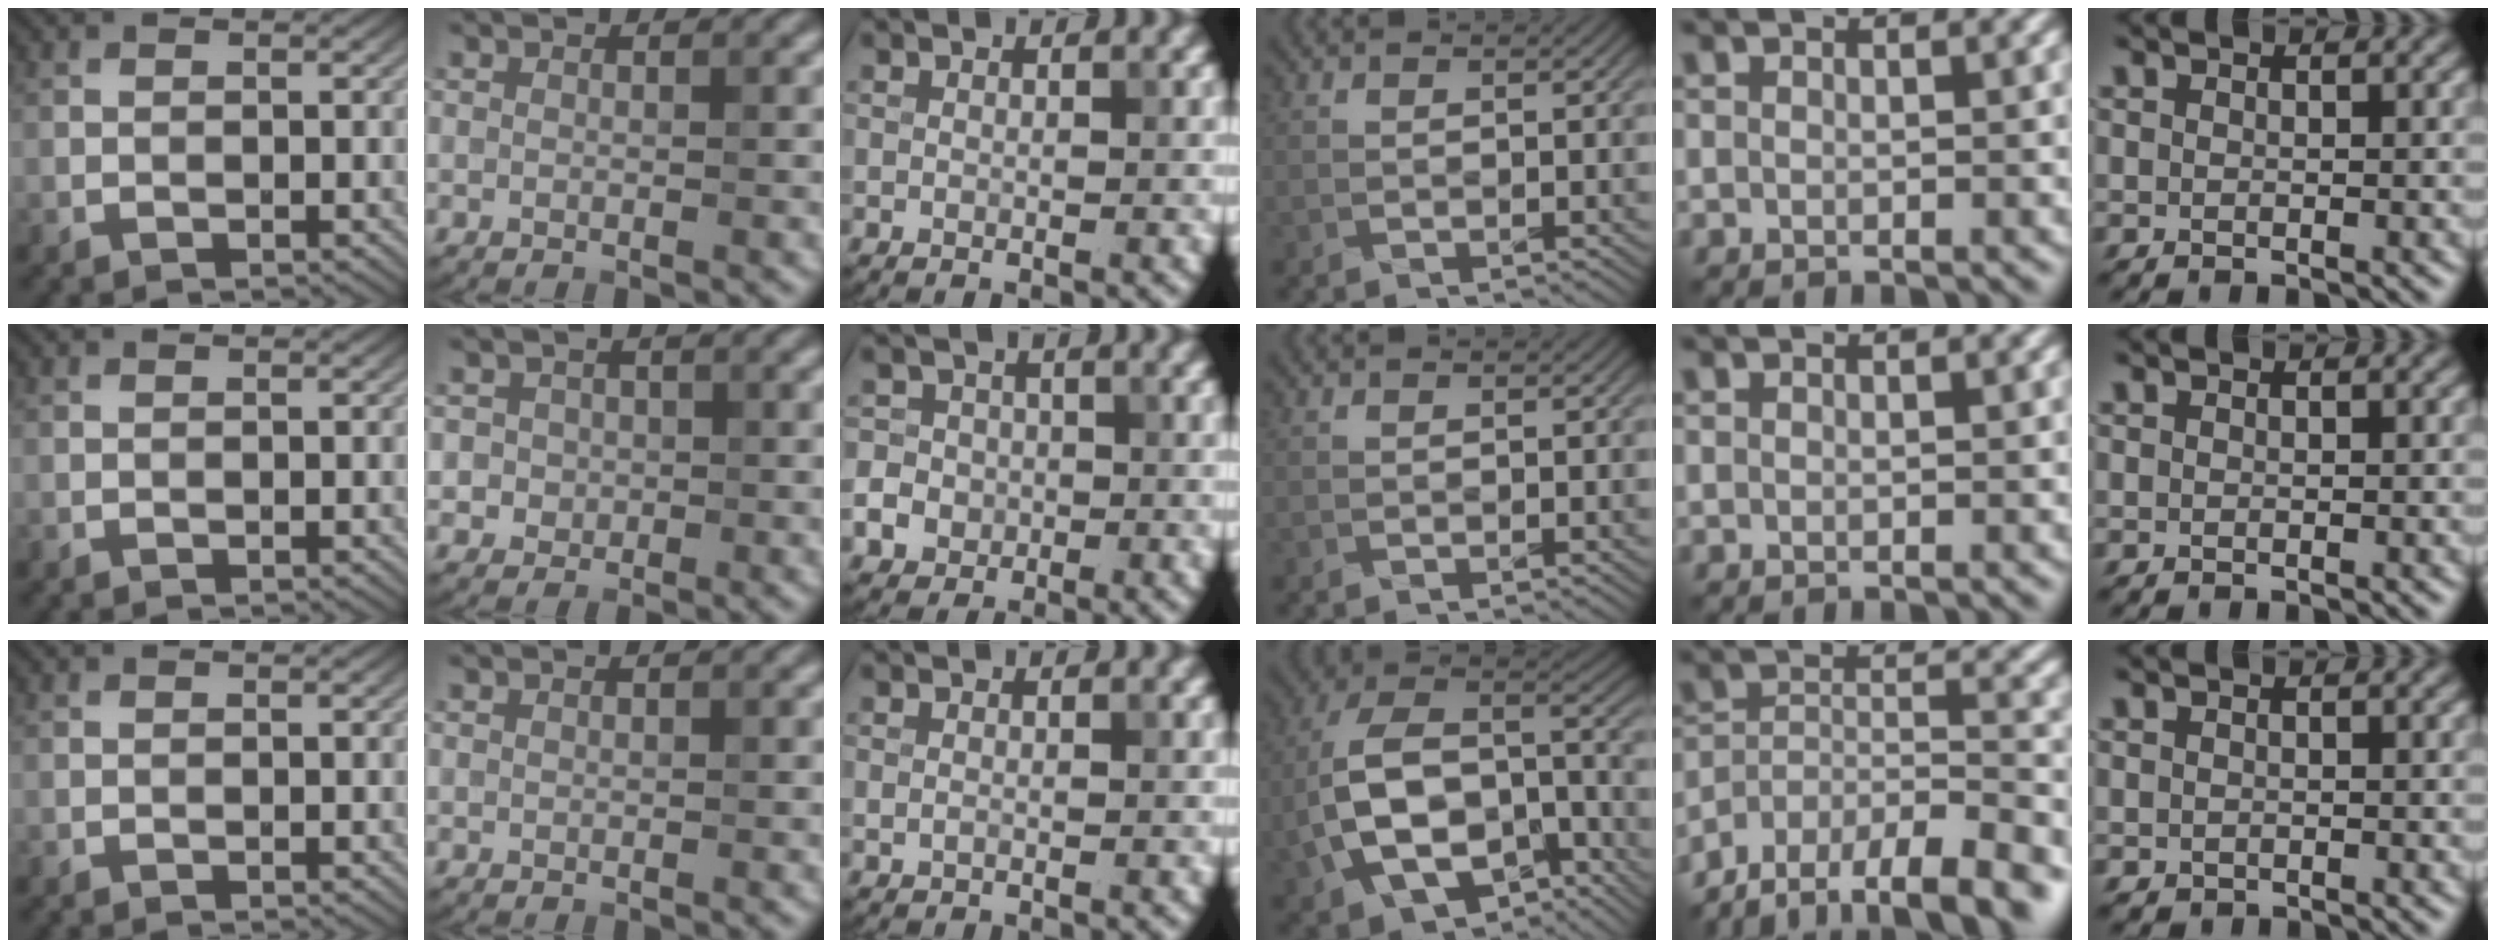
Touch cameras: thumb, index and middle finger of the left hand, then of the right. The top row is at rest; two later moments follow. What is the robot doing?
{"motion": "fold", "object": "cloth"}